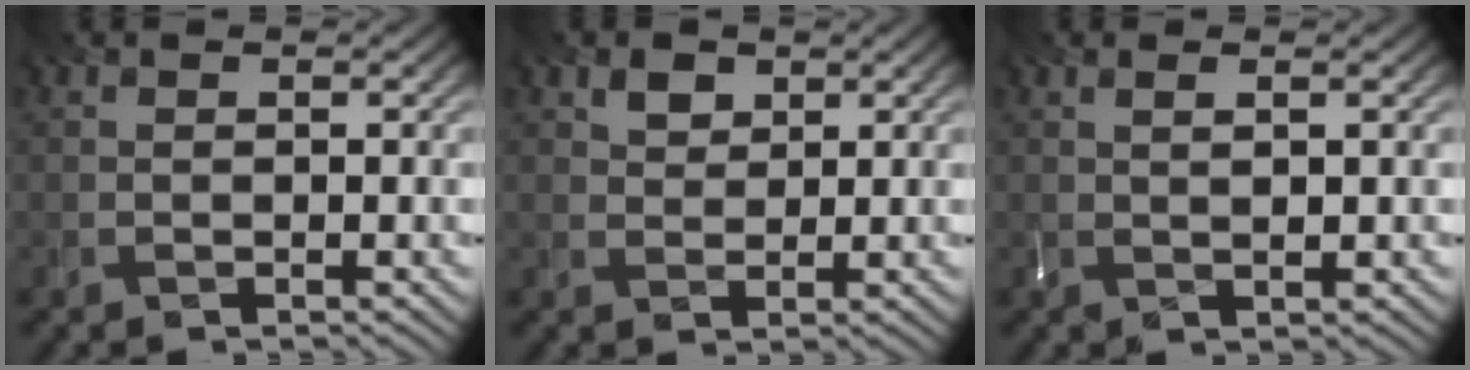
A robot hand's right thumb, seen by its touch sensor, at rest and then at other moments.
{"total": 2.0, "force": [1.6, 1.1, 0.6], "torque": [-0.019, -0.001, 0.021]}
{"total": 1.6, "force": [0.7, 0.1, 1.4], "torque": [-0.032, 0.005, 0.012]}